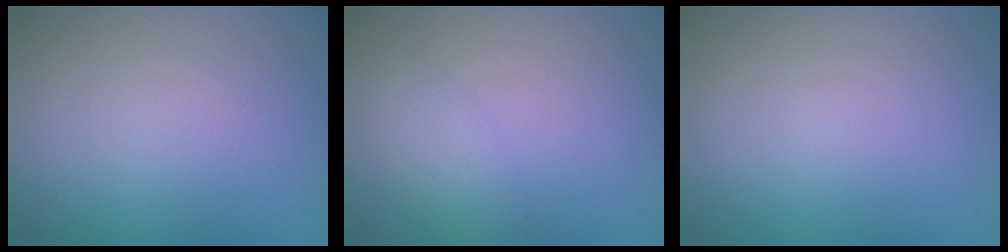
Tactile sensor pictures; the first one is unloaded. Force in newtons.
{"total": 2.0, "press": 2.0, "slide": 0.2}
{"total": 0.0}